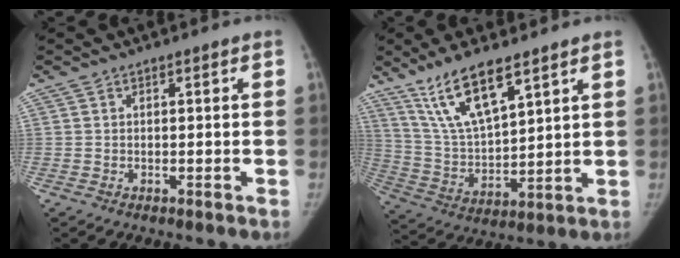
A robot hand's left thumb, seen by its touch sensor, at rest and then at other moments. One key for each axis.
{"total": 13.7, "fx": 8.9, "fy": 4.2, "fz": 9.6, "tx": -0.165, "ty": -0.039, "tz": 0.184}